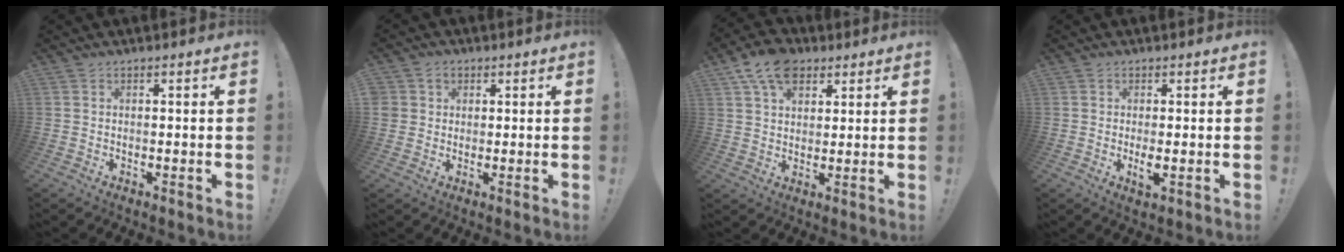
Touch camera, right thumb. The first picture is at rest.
{"total": 3.6, "force": [1.4, 3.2, 0.6], "torque": [-0.010, -0.002, 0.026]}
{"total": 11.4, "force": [6.3, 7.4, 5.9], "torque": [-0.093, -0.022, 0.119]}
{"total": 2.8, "force": [-0.1, 1.1, 2.6], "torque": [-0.037, -0.007, -0.004]}